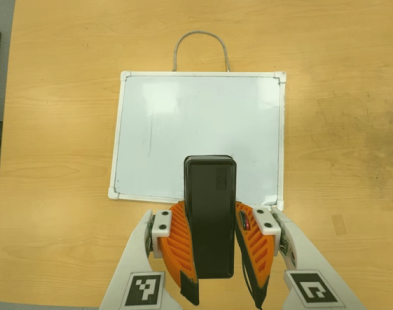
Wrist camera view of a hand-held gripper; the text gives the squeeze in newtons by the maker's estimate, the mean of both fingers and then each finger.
{"total": 9.1, "left": 7.4, "right": 10.7}